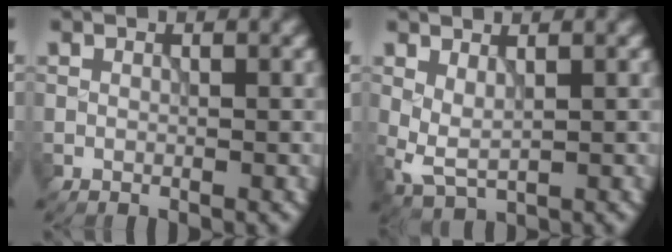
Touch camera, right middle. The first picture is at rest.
{"total": 2.1, "force": [0.9, 0.9, 1.7], "torque": [-0.041, -0.005, 0.021]}